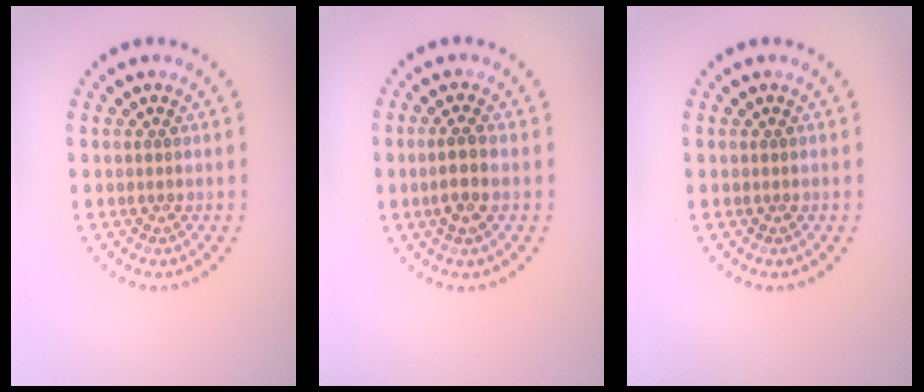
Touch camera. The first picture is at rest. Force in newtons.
{"total": 2.2, "press": 2.0, "slide": 0.9}
{"total": 0.0}